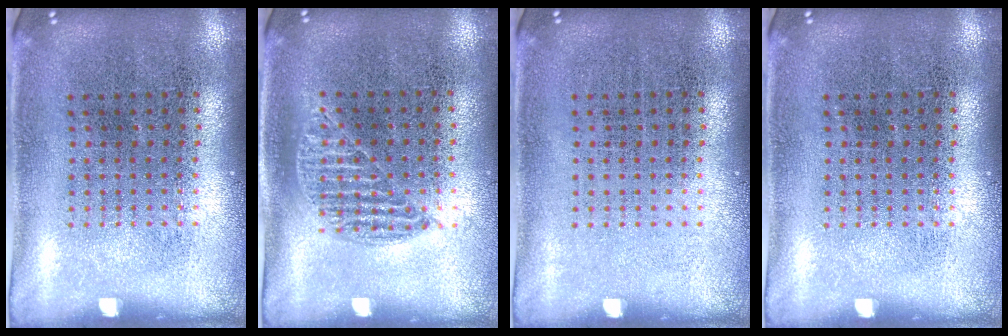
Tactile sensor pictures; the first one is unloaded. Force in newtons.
{"total": 1.0, "press": 0.8, "slide": 0.5}
{"total": 0.0}
{"total": 0.0}